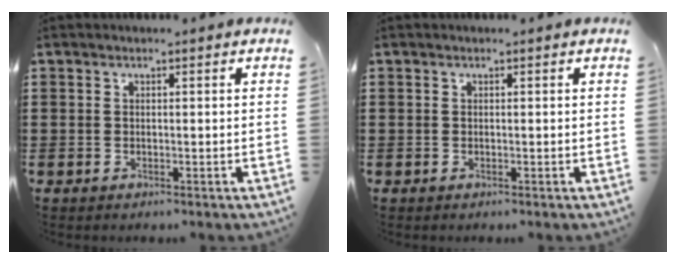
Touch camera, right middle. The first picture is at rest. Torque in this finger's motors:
{"motor_torque": [0.00, 0.00, 0.00, 0.00]}